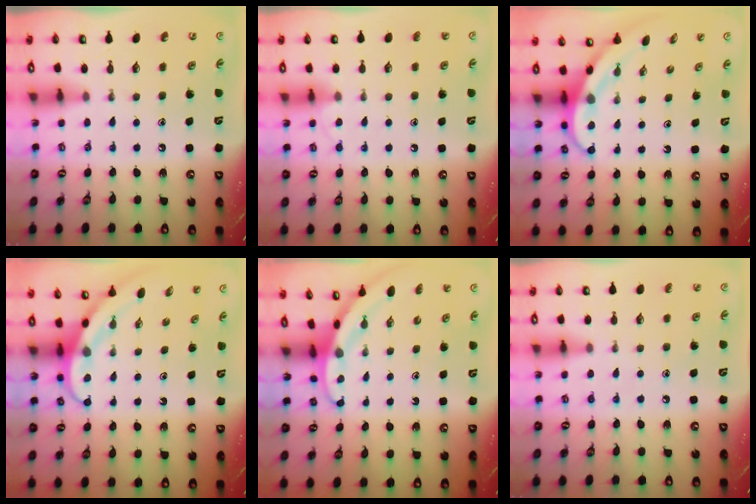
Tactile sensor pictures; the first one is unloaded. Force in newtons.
{"total": 4.2, "press": 4.2, "slide": 0.4}
{"total": 3.9, "press": 3.9, "slide": 0.3}
{"total": 3.8, "press": 3.8, "slide": 0.3}
{"total": 2.9, "press": 2.9, "slide": 0.1}
{"total": 3.3, "press": 3.3, "slide": 0.5}